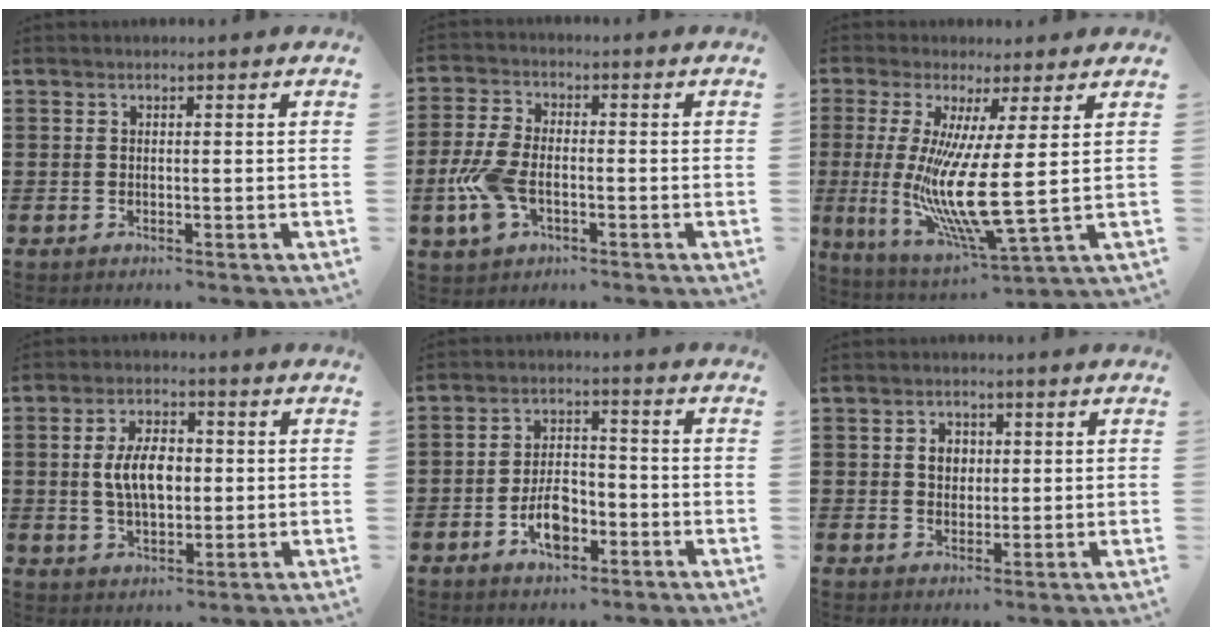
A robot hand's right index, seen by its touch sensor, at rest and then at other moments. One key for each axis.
{"total": 7.2, "fx": -2.0, "fy": 3.9, "fz": 5.7, "tx": -0.138, "ty": -0.005, "tz": -0.040}
{"total": 11.3, "fx": 1.0, "fy": 0.7, "fz": 11.2, "tx": -0.217, "ty": -0.033, "tz": 0.013}
{"total": 7.2, "fx": 0.3, "fy": 3.9, "fz": 6.0, "tx": -0.116, "ty": 0.001, "tz": -0.003}
{"total": 6.7, "fx": -2.8, "fy": 3.5, "fz": 4.9, "tx": -0.093, "ty": 0.002, "tz": -0.055}
{"total": 2.9, "fx": 0.5, "fy": 2.3, "fz": 1.7, "tx": -0.039, "ty": 0.011, "tz": 0.007}